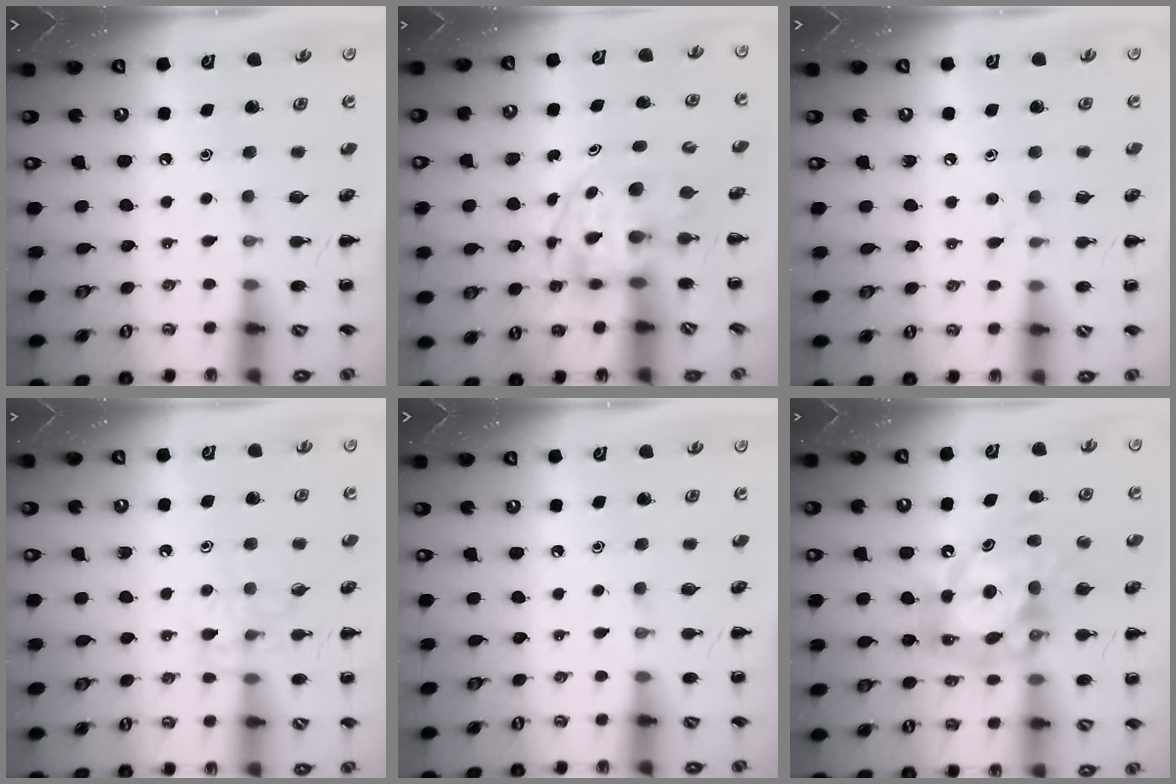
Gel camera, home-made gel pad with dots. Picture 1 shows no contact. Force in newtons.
{"total": 3.5, "press": 3.5, "slide": 0.5}
{"total": 3.5, "press": 3.1, "slide": 1.6}
{"total": 7.7, "press": 7.7, "slide": 0.4}
{"total": 0.0}
{"total": 14.4, "press": 13.8, "slide": 4.1}